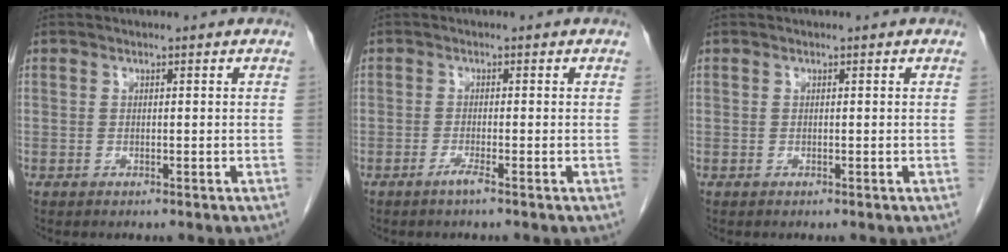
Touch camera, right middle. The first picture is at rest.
{"total": 1.4, "force": [-0.9, -0.3, 1.0], "torque": [-0.019, 0.000, -0.018]}
{"total": 0.0}